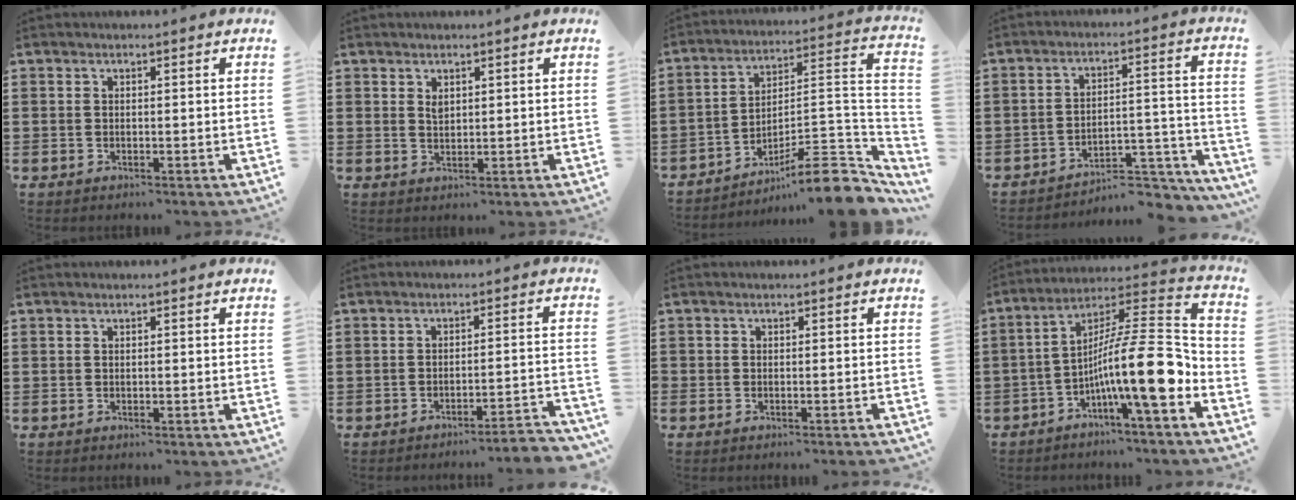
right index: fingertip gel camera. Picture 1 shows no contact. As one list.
[{"total": 1.3, "force": [0.8, 0.7, 0.7], "torque": [-0.015, 0.004, 0.015]}, {"total": 11.0, "force": [-8.1, 2.5, 6.9], "torque": [-0.089, 0.022, -0.153]}, {"total": 5.3, "force": [-4.9, 1.1, 1.6], "torque": [-0.025, 0.006, -0.097]}, {"total": 0.0}, {"total": 3.5, "force": [-3.2, -0.3, 1.4], "torque": [-0.025, -0.009, -0.066]}, {"total": 0.9, "force": [-0.9, 0.0, 0.0], "torque": [-0.003, -0.001, -0.019]}, {"total": 15.2, "force": [-4.1, 2.8, 14.3], "torque": [-0.238, -0.024, -0.079]}]